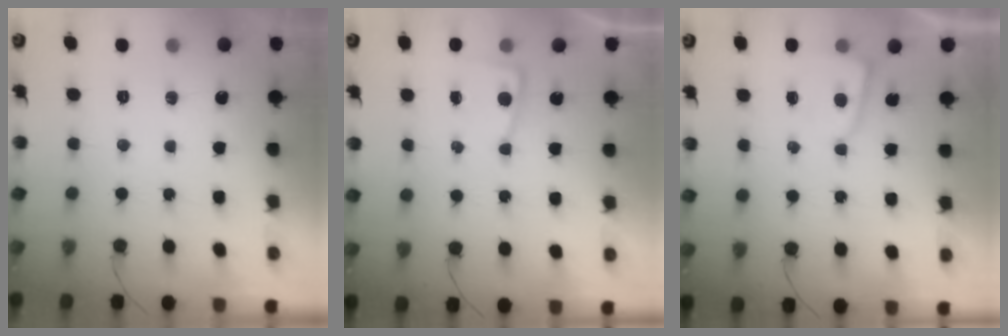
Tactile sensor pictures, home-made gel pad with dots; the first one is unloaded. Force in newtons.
{"total": 3.2, "press": 3.2, "slide": 0.4}
{"total": 3.2, "press": 3.2, "slide": 0.3}